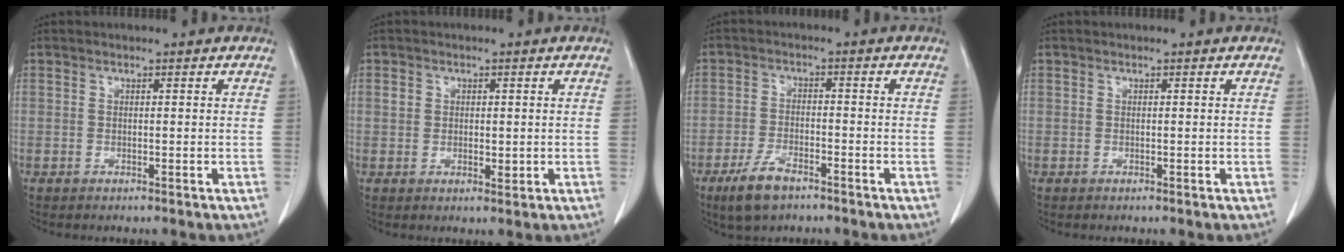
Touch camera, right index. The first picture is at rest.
{"total": 3.0, "force": [0.3, 2.1, 2.0], "torque": [-0.034, 0.002, 0.008]}
{"total": 6.0, "force": [-4.2, 2.1, 3.7], "torque": [-0.081, -0.006, -0.072]}
{"total": 0.0}